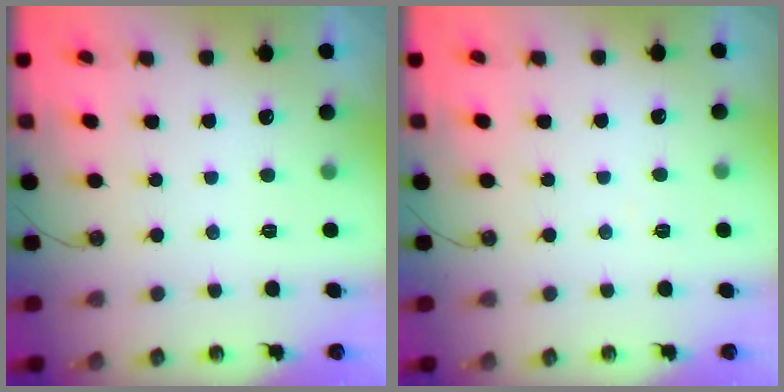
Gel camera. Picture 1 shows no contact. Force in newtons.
{"total": 3.0, "press": 2.9, "slide": 0.6}